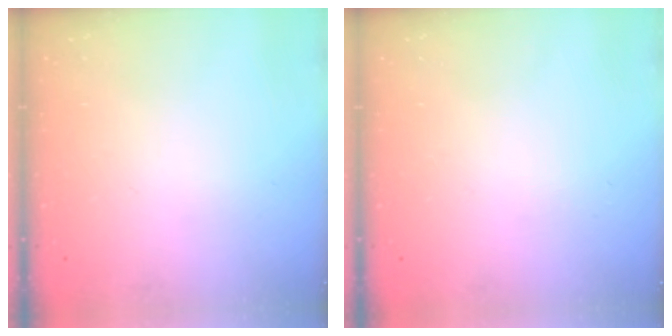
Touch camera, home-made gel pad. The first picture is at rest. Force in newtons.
{"total": 0.0}